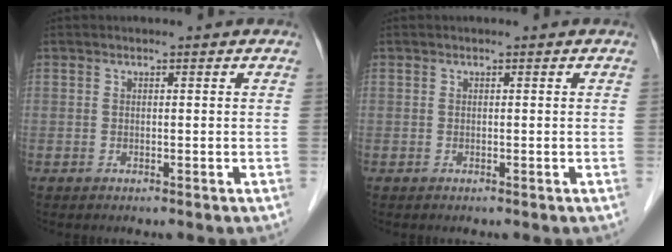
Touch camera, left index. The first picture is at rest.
{"total": 0.0}